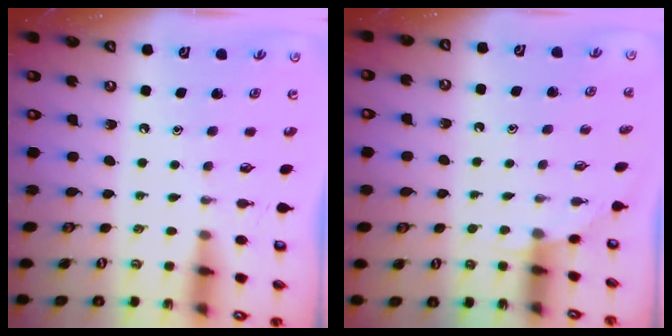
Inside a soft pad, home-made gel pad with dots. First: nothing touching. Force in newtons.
{"total": 2.7, "press": 2.7, "slide": 0.1}